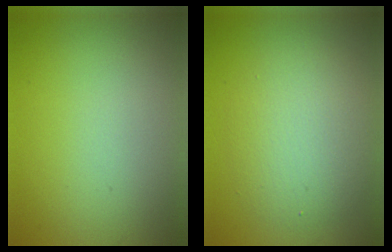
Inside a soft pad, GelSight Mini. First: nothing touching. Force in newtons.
{"total": 4.7, "press": 4.7, "slide": 0.3}